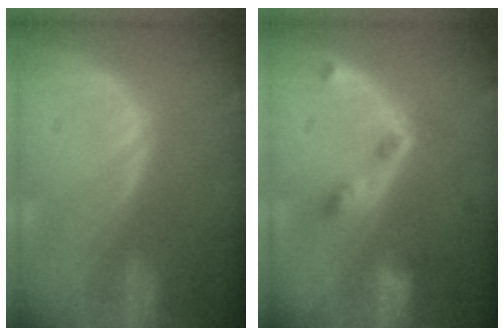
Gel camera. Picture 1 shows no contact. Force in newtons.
{"total": 4.2, "press": 3.8, "slide": 1.7}